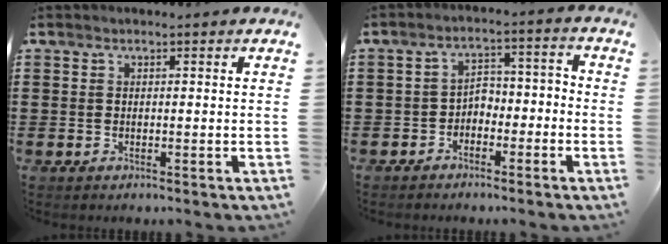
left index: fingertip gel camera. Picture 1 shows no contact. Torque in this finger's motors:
{"motor_torque": [0.19, 0.22, 0.05, 0.01]}